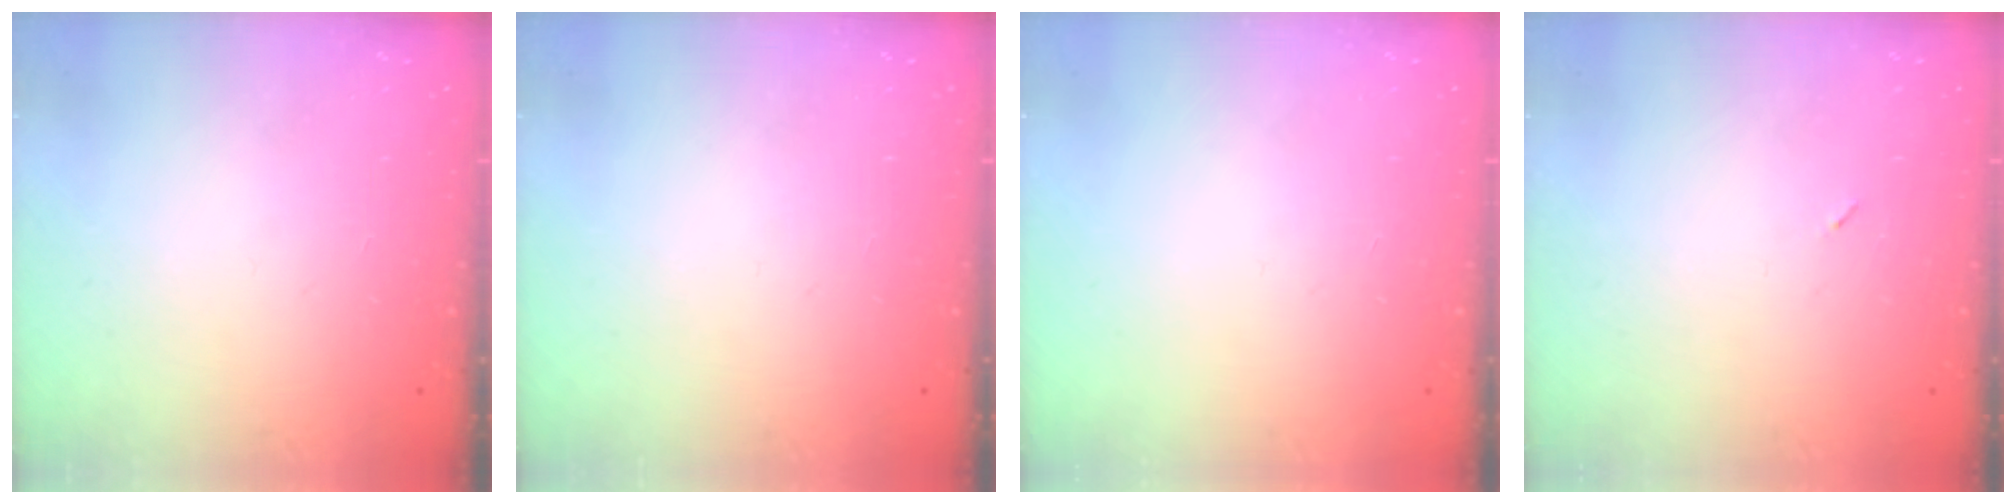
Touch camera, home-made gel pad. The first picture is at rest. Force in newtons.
{"total": 0.0}
{"total": 0.0}
{"total": 2.2, "press": 2.1, "slide": 0.9}